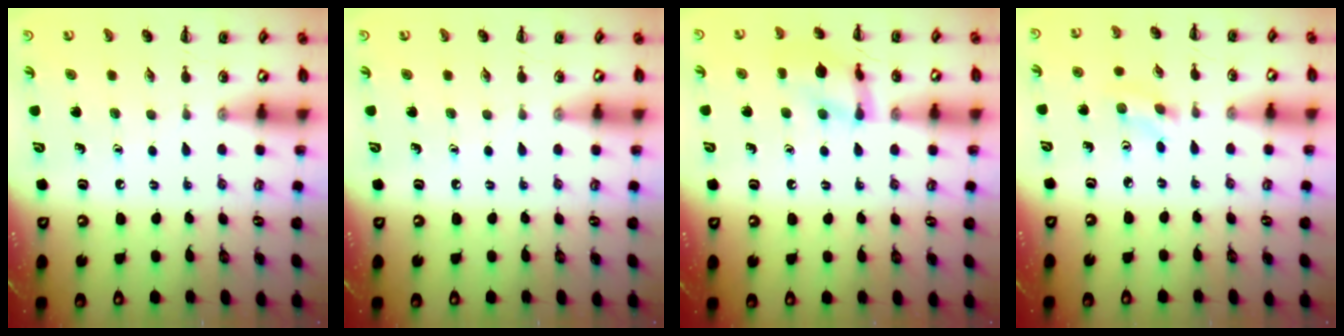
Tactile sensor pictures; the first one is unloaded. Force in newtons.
{"total": 0.0}
{"total": 11.8, "press": 11.8, "slide": 0.2}
{"total": 2.0, "press": 1.9, "slide": 0.8}